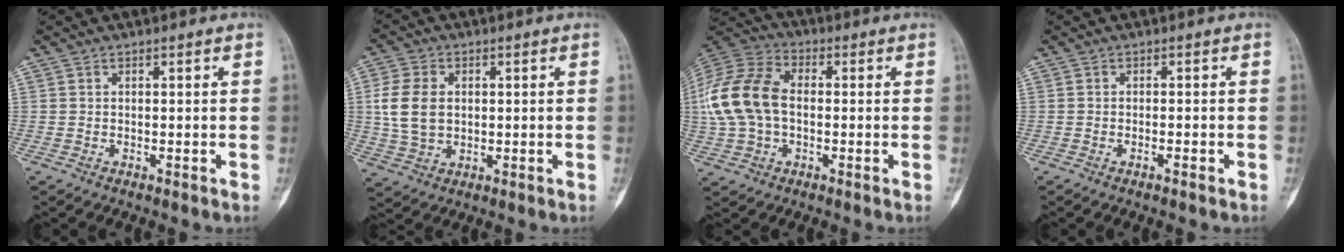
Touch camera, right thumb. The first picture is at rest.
{"total": 8.8, "force": [1.0, 6.3, 6.1], "torque": [-0.122, 0.000, 0.024]}
{"total": 16.7, "force": [0.1, 11.1, 12.4], "torque": [-0.269, 0.029, -0.003]}
{"total": 1.3, "force": [-0.7, 0.2, 1.1], "torque": [-0.024, 0.005, -0.010]}